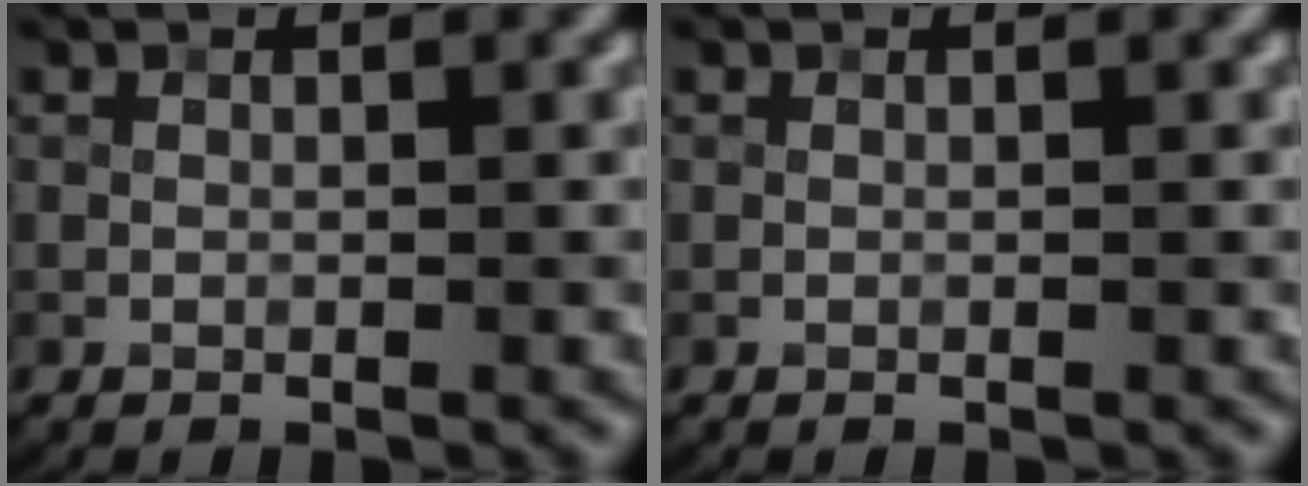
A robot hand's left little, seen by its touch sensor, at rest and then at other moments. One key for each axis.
{"total": 0.0}